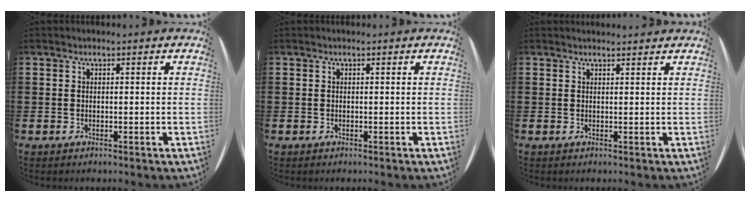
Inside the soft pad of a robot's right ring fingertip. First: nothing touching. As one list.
[{"total": 0.0}, {"total": 0.7, "force": [0.6, 0.0, -0.1], "torque": [0.002, 0.001, 0.012]}]